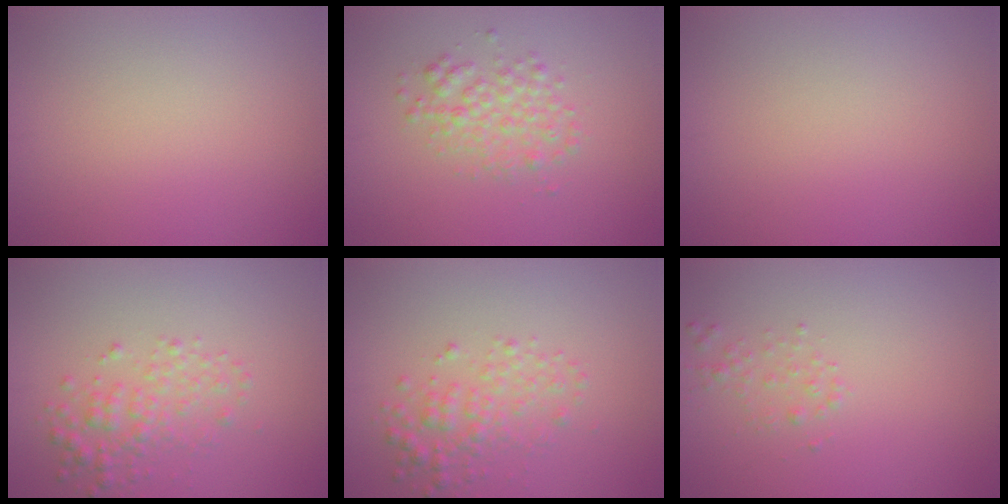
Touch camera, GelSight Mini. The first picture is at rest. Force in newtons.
{"total": 2.6, "press": 2.6, "slide": 0.0}
{"total": 0.0}
{"total": 2.6, "press": 2.6, "slide": 0.0}
{"total": 2.6, "press": 2.6, "slide": 0.0}
{"total": 1.0, "press": 1.0, "slide": 0.0}